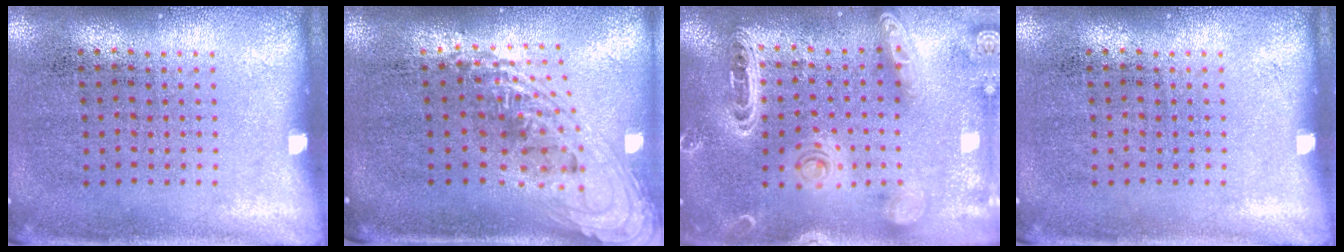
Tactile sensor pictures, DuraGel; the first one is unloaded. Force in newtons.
{"total": 2.0, "press": 1.5, "slide": 1.3}
{"total": 1.9, "press": 1.9, "slide": 0.5}
{"total": 0.0}